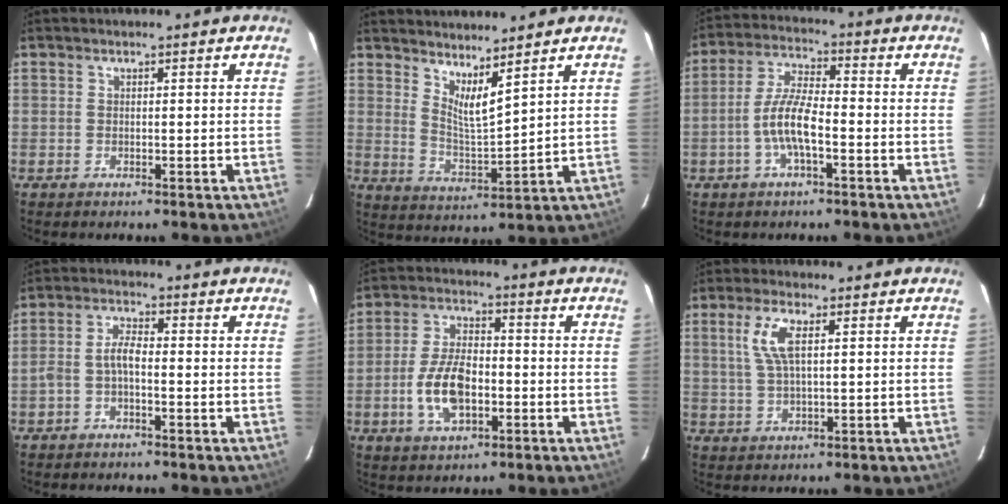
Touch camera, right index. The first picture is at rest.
{"total": 6.8, "force": [5.3, 0.6, 4.2], "torque": [-0.067, -0.016, 0.093]}
{"total": 7.6, "force": [-2.7, 1.9, 6.9], "torque": [-0.145, 0.008, -0.052]}
{"total": 3.4, "force": [-1.5, 1.2, 2.8], "torque": [-0.068, 0.014, -0.031]}
{"total": 10.5, "force": [-3.0, 5.5, 8.5], "torque": [-0.175, 0.006, -0.049]}
{"total": 6.0, "force": [1.8, 1.9, 5.4], "torque": [-0.114, 0.006, 0.036]}